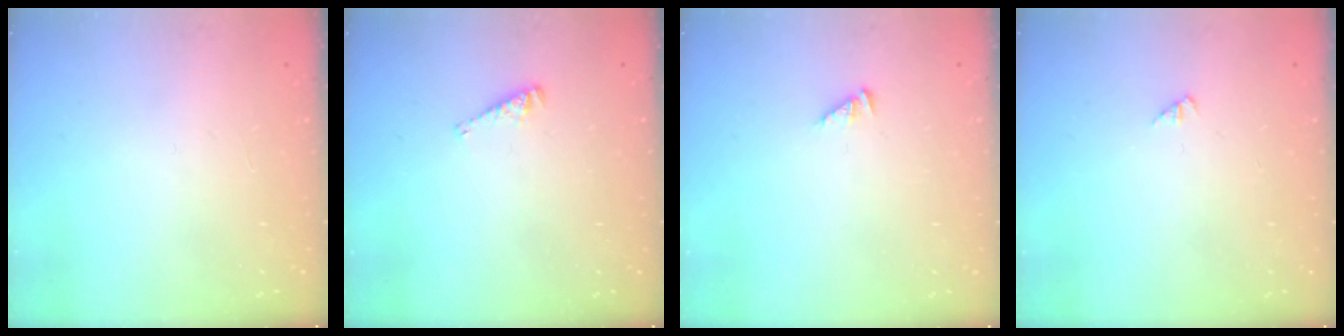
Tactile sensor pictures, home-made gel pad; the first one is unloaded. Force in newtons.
{"total": 3.6, "press": 3.5, "slide": 0.4}
{"total": 2.5, "press": 2.5, "slide": 0.4}
{"total": 1.0, "press": 1.0, "slide": 0.3}